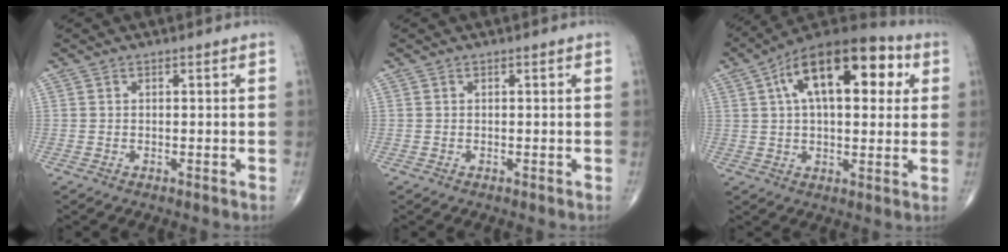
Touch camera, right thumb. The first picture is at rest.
{"total": 0.0}
{"total": 21.0, "force": [6.6, 10.2, 17.1], "torque": [-0.246, 0.023, 0.097]}